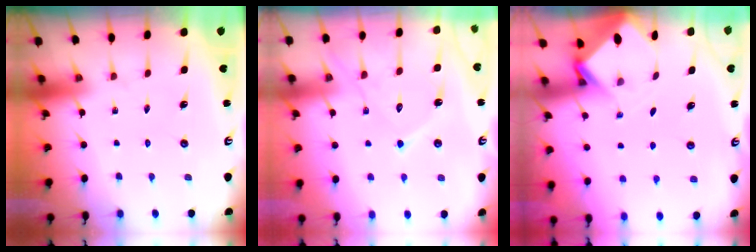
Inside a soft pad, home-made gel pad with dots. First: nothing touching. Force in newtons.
{"total": 13.3, "press": 13.2, "slide": 0.7}
{"total": 3.0, "press": 2.9, "slide": 0.3}